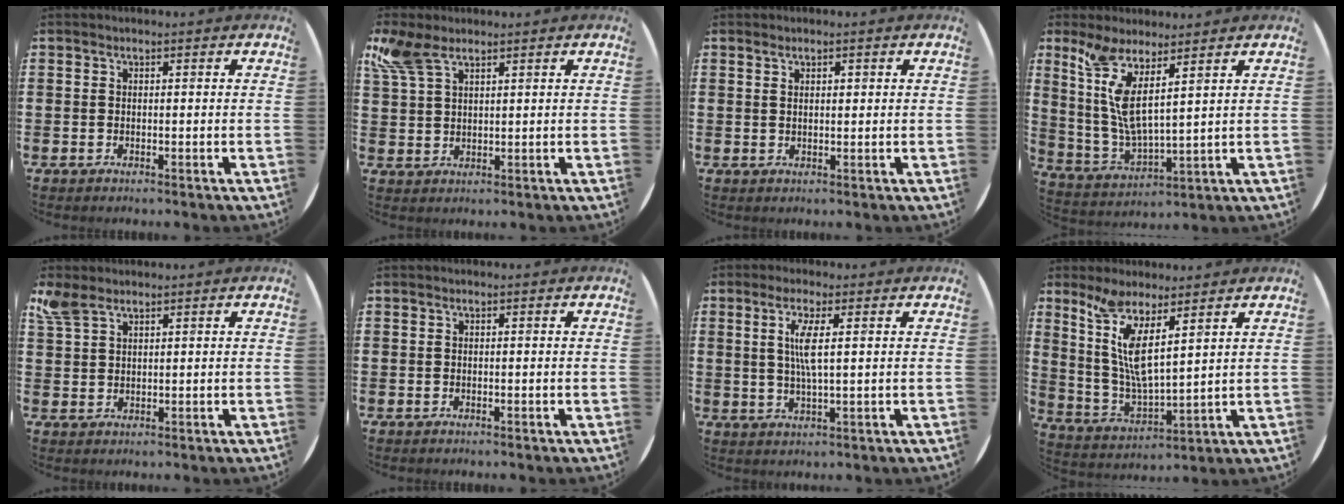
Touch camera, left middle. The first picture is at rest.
{"total": 4.8, "force": [3.3, 2.2, 2.8], "torque": [-0.065, 0.000, 0.063]}
{"total": 0.9, "force": [0.5, 0.3, 0.7], "torque": [-0.014, 0.003, 0.010]}
{"total": 6.1, "force": [3.9, 0.8, 4.6], "torque": [-0.114, -0.030, 0.065]}
{"total": 2.9, "force": [2.2, 1.3, 1.3], "torque": [-0.031, 0.001, 0.044]}
{"total": 0.0}
{"total": 4.5, "force": [1.4, 0.5, 4.3], "torque": [-0.088, 0.002, 0.020]}
{"total": 7.4, "force": [5.0, 1.1, 5.3], "torque": [-0.127, -0.032, 0.085]}